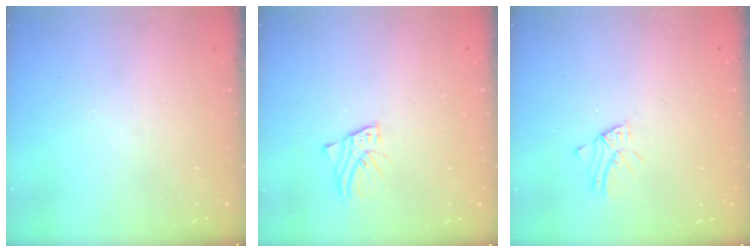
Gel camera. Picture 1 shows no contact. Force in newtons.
{"total": 2.7, "press": 2.7, "slide": 0.1}
{"total": 2.1, "press": 2.1, "slide": 0.2}